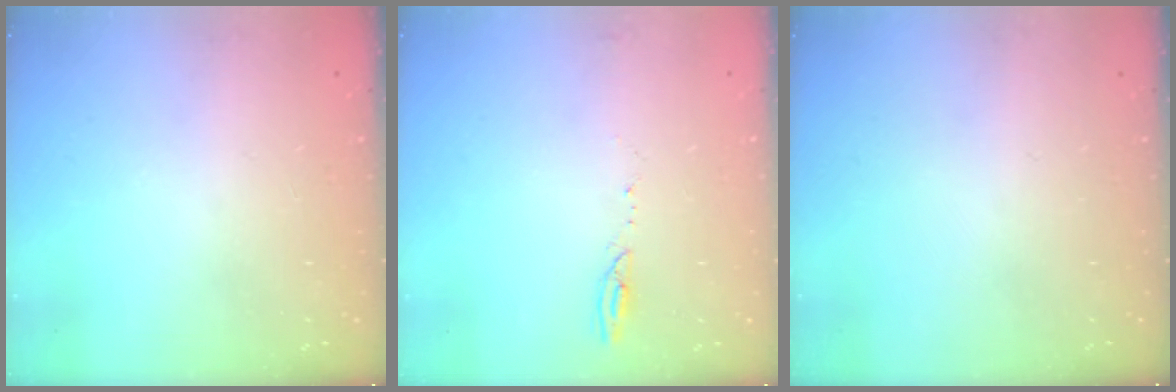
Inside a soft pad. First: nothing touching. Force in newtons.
{"total": 3.8, "press": 3.8, "slide": 0.4}
{"total": 0.0}